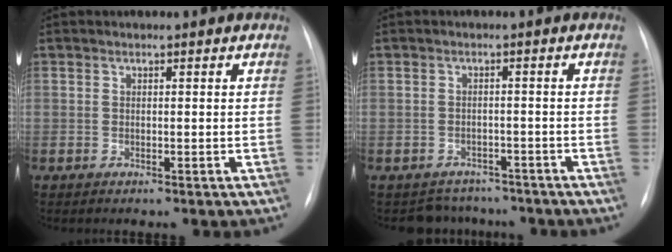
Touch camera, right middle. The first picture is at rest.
{"total": 4.9, "force": [-4.3, 2.3, -0.5], "torque": [0.009, 0.015, -0.056]}